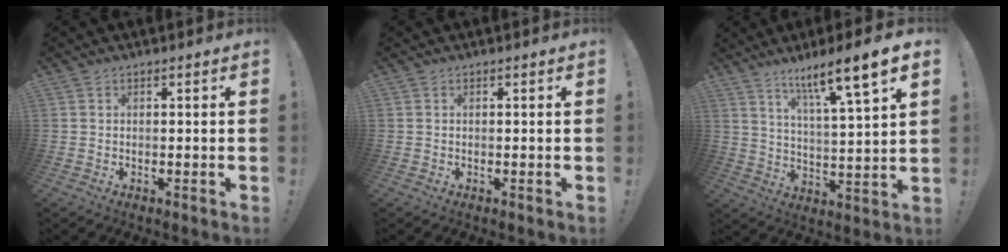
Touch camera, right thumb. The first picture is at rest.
{"total": 0.0}
{"total": 12.1, "force": [7.8, 0.3, 9.2], "torque": [-0.153, -0.050, 0.115]}